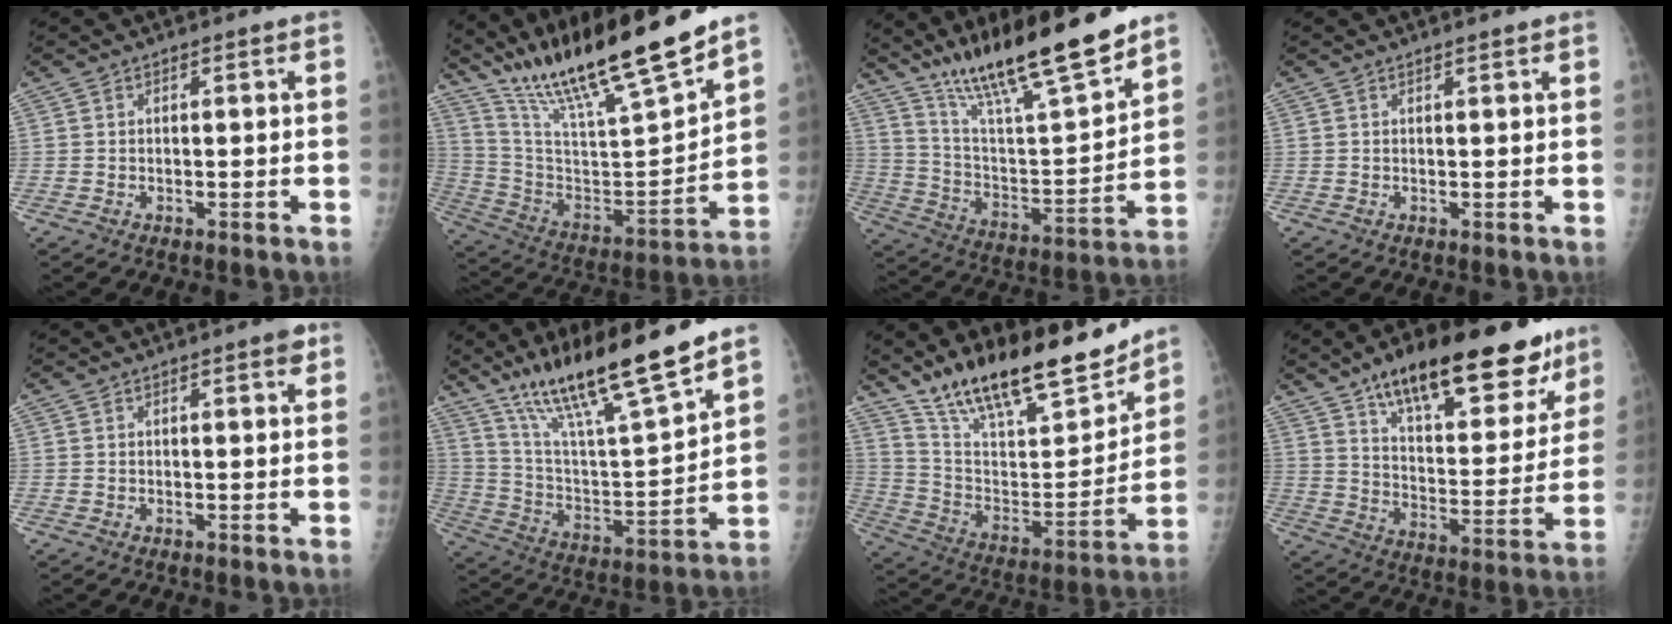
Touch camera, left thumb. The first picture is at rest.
{"total": 24.4, "force": [19.5, 2.8, 14.5], "torque": [-0.229, -0.087, 0.345]}
{"total": 21.9, "force": [16.6, 3.3, 13.9], "torque": [-0.213, -0.078, 0.291]}
{"total": 0.6, "force": [0.5, 0.0, 0.3], "torque": [-0.008, -0.003, 0.010]}
{"total": 1.8, "force": [1.0, 0.4, 1.4], "torque": [-0.017, -0.002, 0.010]}
{"total": 21.0, "force": [15.4, 2.4, 14.1], "torque": [-0.223, -0.070, 0.278]}
{"total": 23.0, "force": [18.2, 6.6, 12.4], "torque": [-0.167, -0.086, 0.311]}
{"total": 26.4, "force": [17.4, 9.5, 17.4], "torque": [-0.212, -0.057, 0.265]}